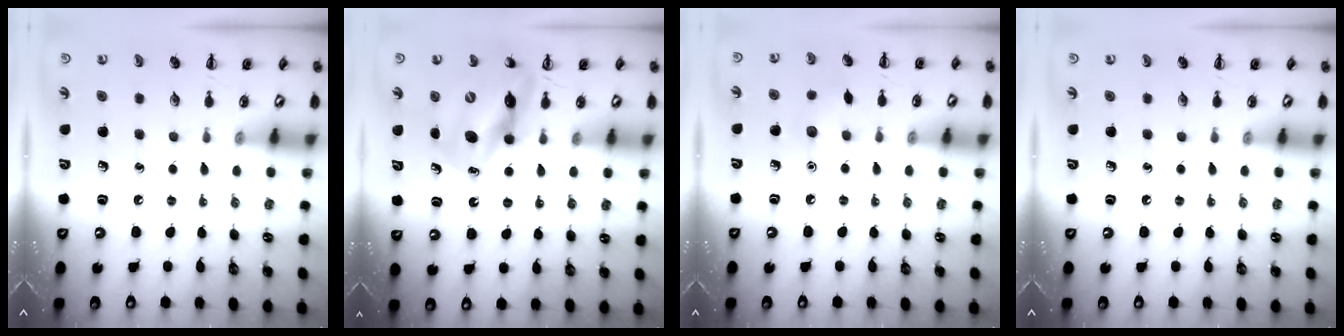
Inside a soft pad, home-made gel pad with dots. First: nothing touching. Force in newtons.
{"total": 12.4, "press": 11.7, "slide": 4.1}
{"total": 5.7, "press": 5.6, "slide": 1.1}
{"total": 0.0}